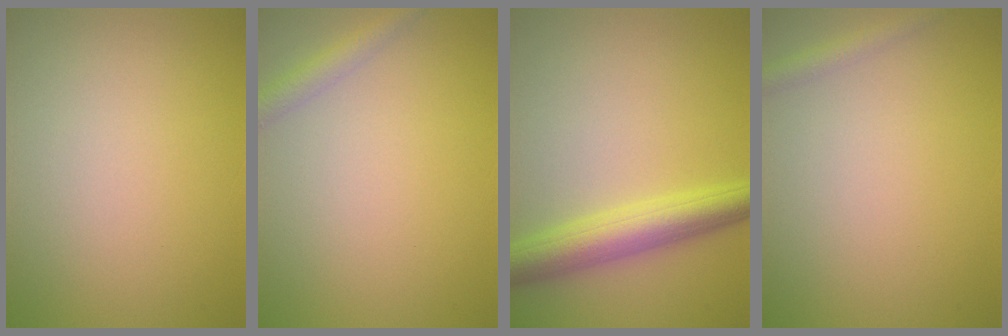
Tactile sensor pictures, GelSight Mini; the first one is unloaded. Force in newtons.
{"total": 1.9, "press": 1.9, "slide": 0.1}
{"total": 5.1, "press": 5.1, "slide": 0.0}
{"total": 1.4, "press": 1.4, "slide": 0.1}